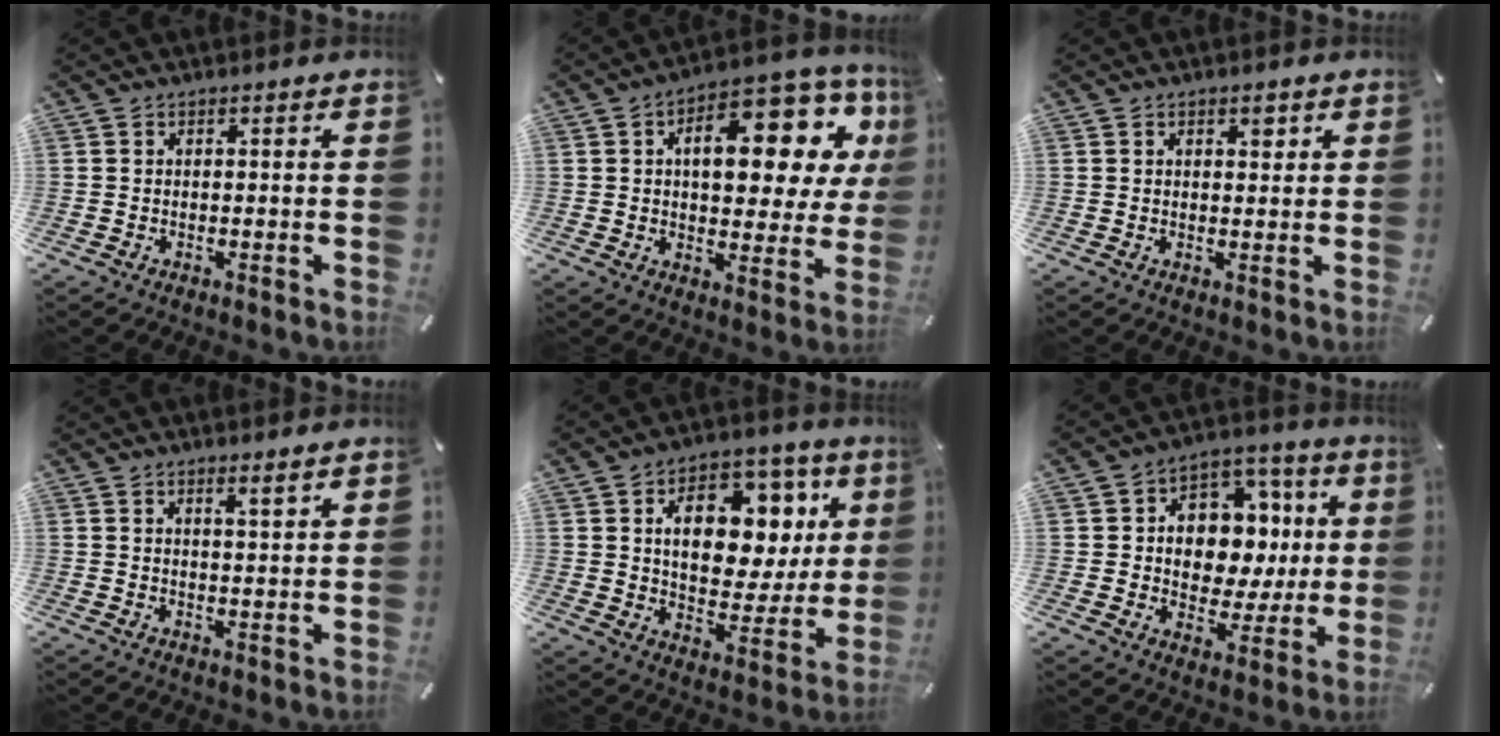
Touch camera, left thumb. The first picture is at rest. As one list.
[{"total": 18.2, "force": [6.4, 9.4, 14.2], "torque": [-0.186, -0.044, 0.099]}, {"total": 2.3, "force": [1.2, 1.4, 1.5], "torque": [-0.008, -0.006, 0.015]}, {"total": 2.5, "force": [2.0, 0.0, 1.5], "torque": [-0.032, -0.007, 0.035]}, {"total": 16.5, "force": [5.8, 11.3, 10.6], "torque": [-0.146, -0.022, 0.100]}, {"total": 12.0, "force": [1.9, 10.4, 5.8], "torque": [-0.070, -0.022, 0.042]}]